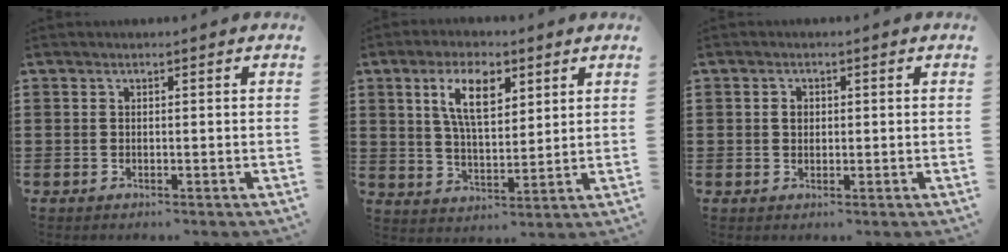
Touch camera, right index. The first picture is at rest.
{"total": 8.3, "force": [3.8, 3.5, 6.6], "torque": [-0.135, 0.009, 0.064]}
{"total": 1.4, "force": [0.2, 1.1, 0.8], "torque": [-0.018, 0.008, 0.003]}